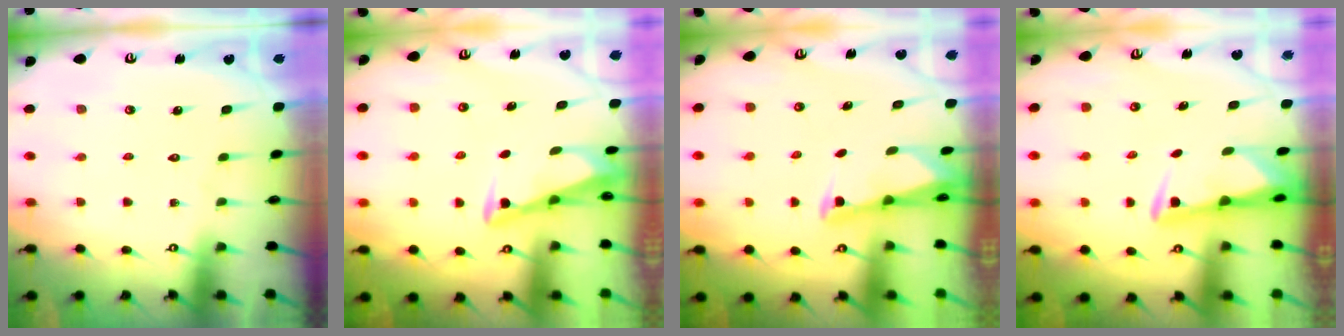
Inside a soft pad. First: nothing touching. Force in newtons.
{"total": 3.4, "press": 3.3, "slide": 0.4}
{"total": 1.8, "press": 1.7, "slide": 0.3}
{"total": 2.7, "press": 2.6, "slide": 0.5}